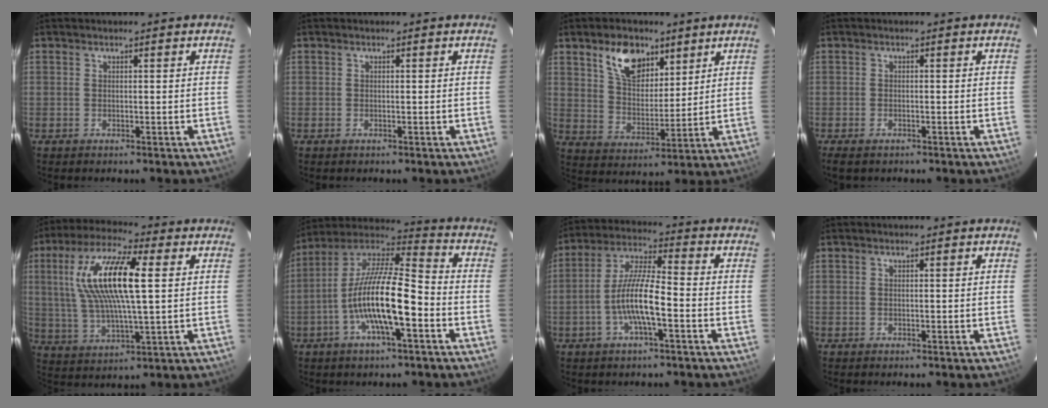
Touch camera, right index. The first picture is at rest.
{"total": 0.0}
{"total": 11.0, "force": [6.4, 6.3, 6.3], "torque": [-0.107, 0.013, 0.121]}
{"total": 3.1, "force": [-2.2, 1.5, 1.6], "torque": [-0.041, -0.009, -0.041]}
{"total": 17.0, "force": [3.7, 4.5, 16.0], "torque": [-0.310, 0.016, 0.070]}
{"total": 16.0, "force": [-5.3, 3.8, 14.6], "torque": [-0.273, -0.004, -0.106]}
{"total": 9.5, "force": [-3.4, 1.6, 8.8], "torque": [-0.183, 0.004, -0.064]}
{"total": 0.0}